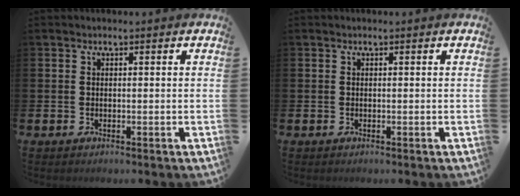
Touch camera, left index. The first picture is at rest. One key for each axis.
{"total": 0.0}